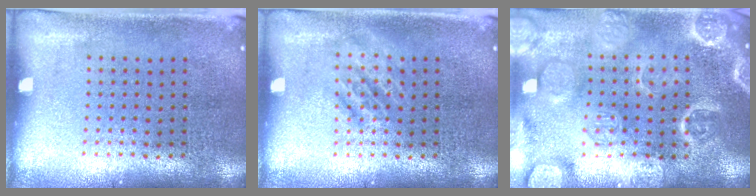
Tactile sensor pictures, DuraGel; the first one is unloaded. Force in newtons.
{"total": 1.6, "press": 1.6, "slide": 0.3}
{"total": 3.7, "press": 3.6, "slide": 0.5}